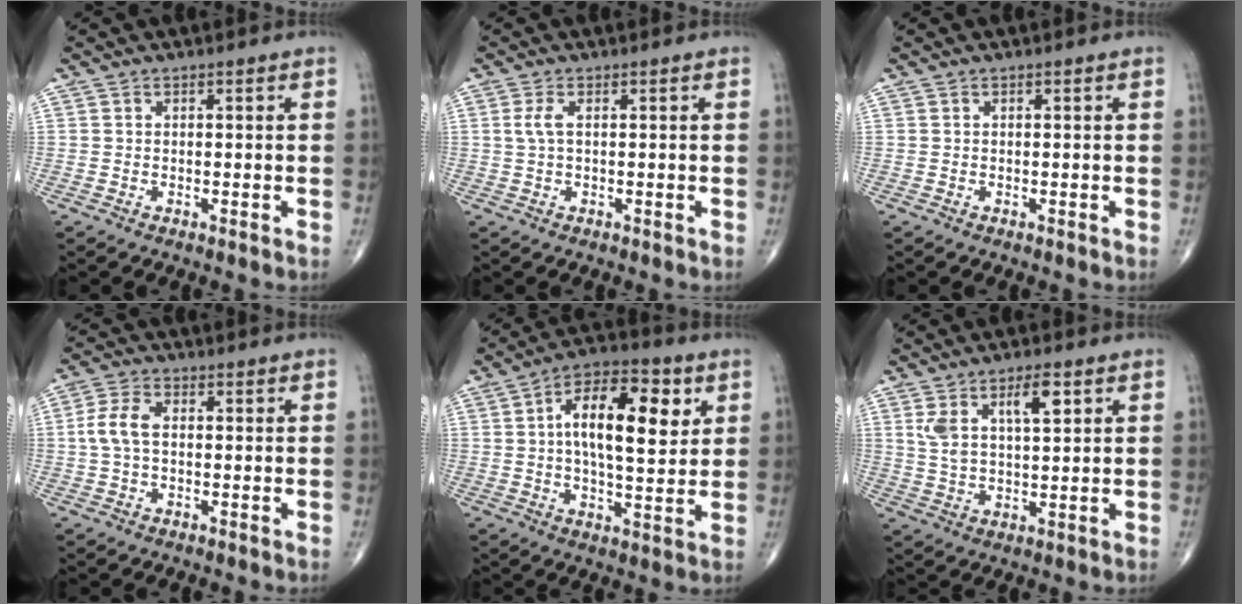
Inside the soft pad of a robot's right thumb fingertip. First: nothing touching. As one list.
[{"total": 2.3, "force": [0.4, 0.8, 2.1], "torque": [-0.058, 0.007, 0.009]}, {"total": 0.0}, {"total": 5.5, "force": [0.1, 3.2, 4.5], "torque": [-0.104, 0.015, -0.004]}, {"total": 16.1, "force": [4.0, 7.1, 13.8], "torque": [-0.199, 0.001, 0.056]}, {"total": 8.2, "force": [3.5, 3.3, 6.6], "torque": [-0.118, -0.008, 0.069]}]